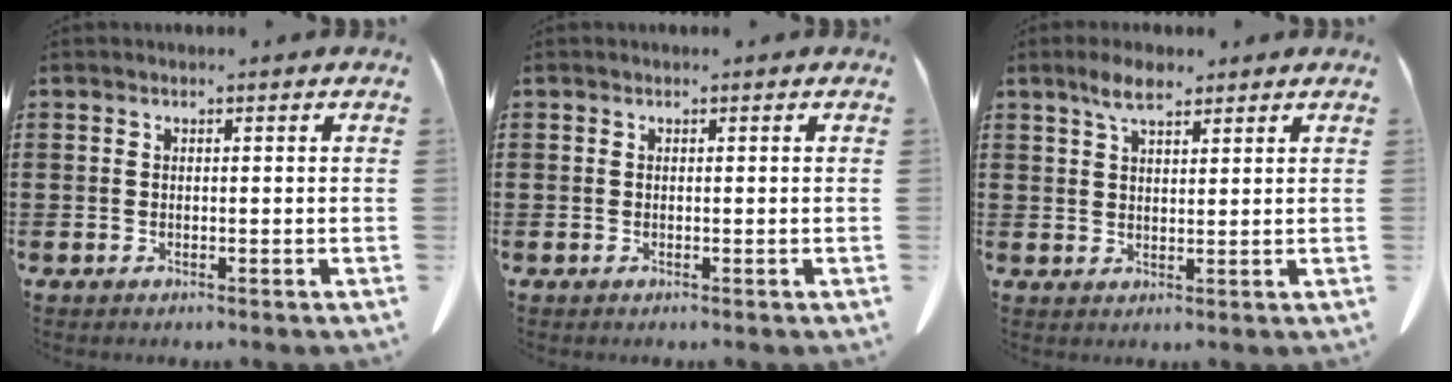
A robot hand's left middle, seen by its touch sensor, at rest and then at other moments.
{"total": 0.0}
{"total": 4.7, "force": [3.2, 1.4, 3.2], "torque": [-0.069, 0.003, 0.059]}